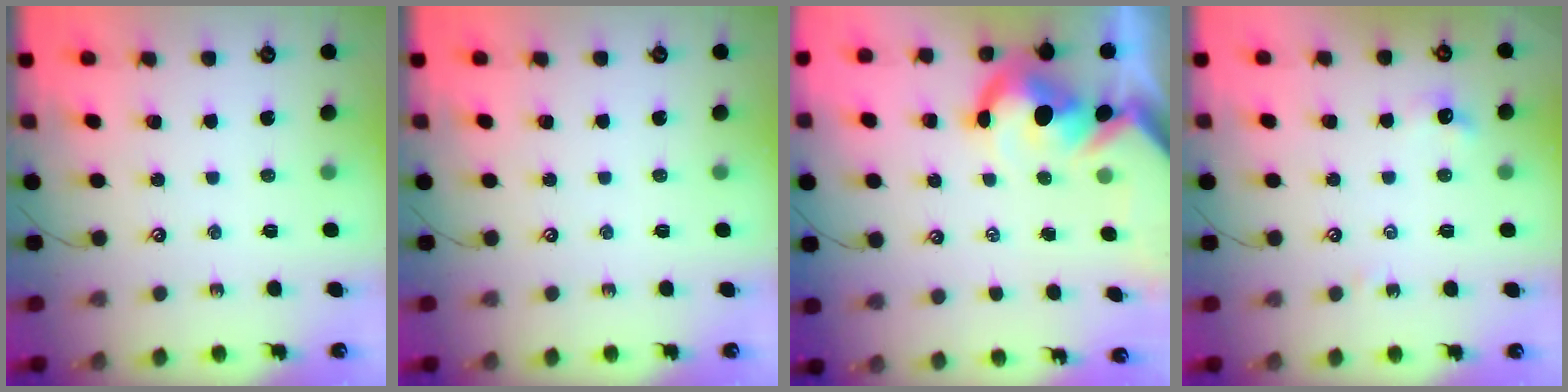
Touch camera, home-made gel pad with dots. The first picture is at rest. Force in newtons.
{"total": 0.0}
{"total": 9.3, "press": 9.2, "slide": 1.7}
{"total": 4.8, "press": 4.7, "slide": 0.8}